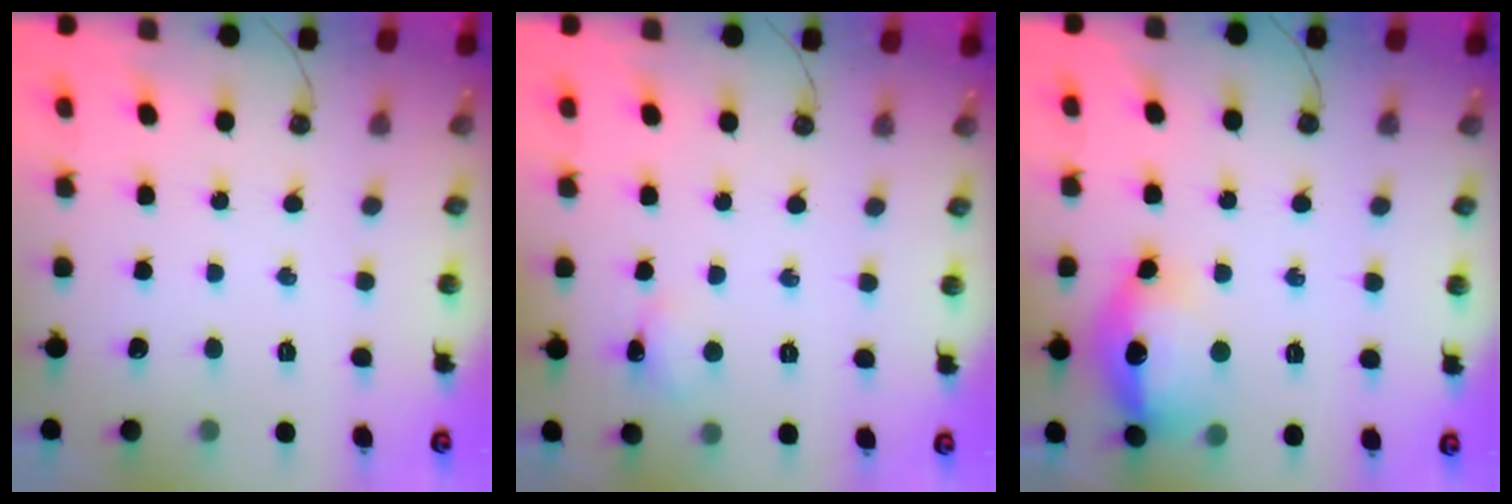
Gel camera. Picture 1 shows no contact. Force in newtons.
{"total": 2.4, "press": 2.3, "slide": 0.5}
{"total": 15.9, "press": 15.7, "slide": 1.9}